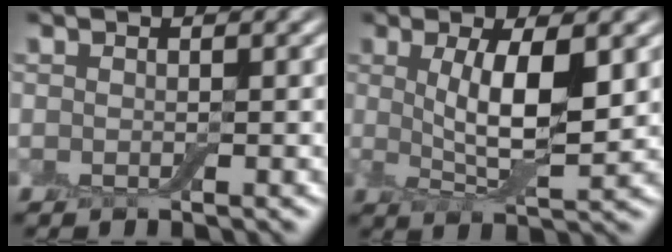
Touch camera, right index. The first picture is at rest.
{"total": 6.7, "force": [1.3, 2.1, 6.2], "torque": [-0.109, -0.005, 0.025]}